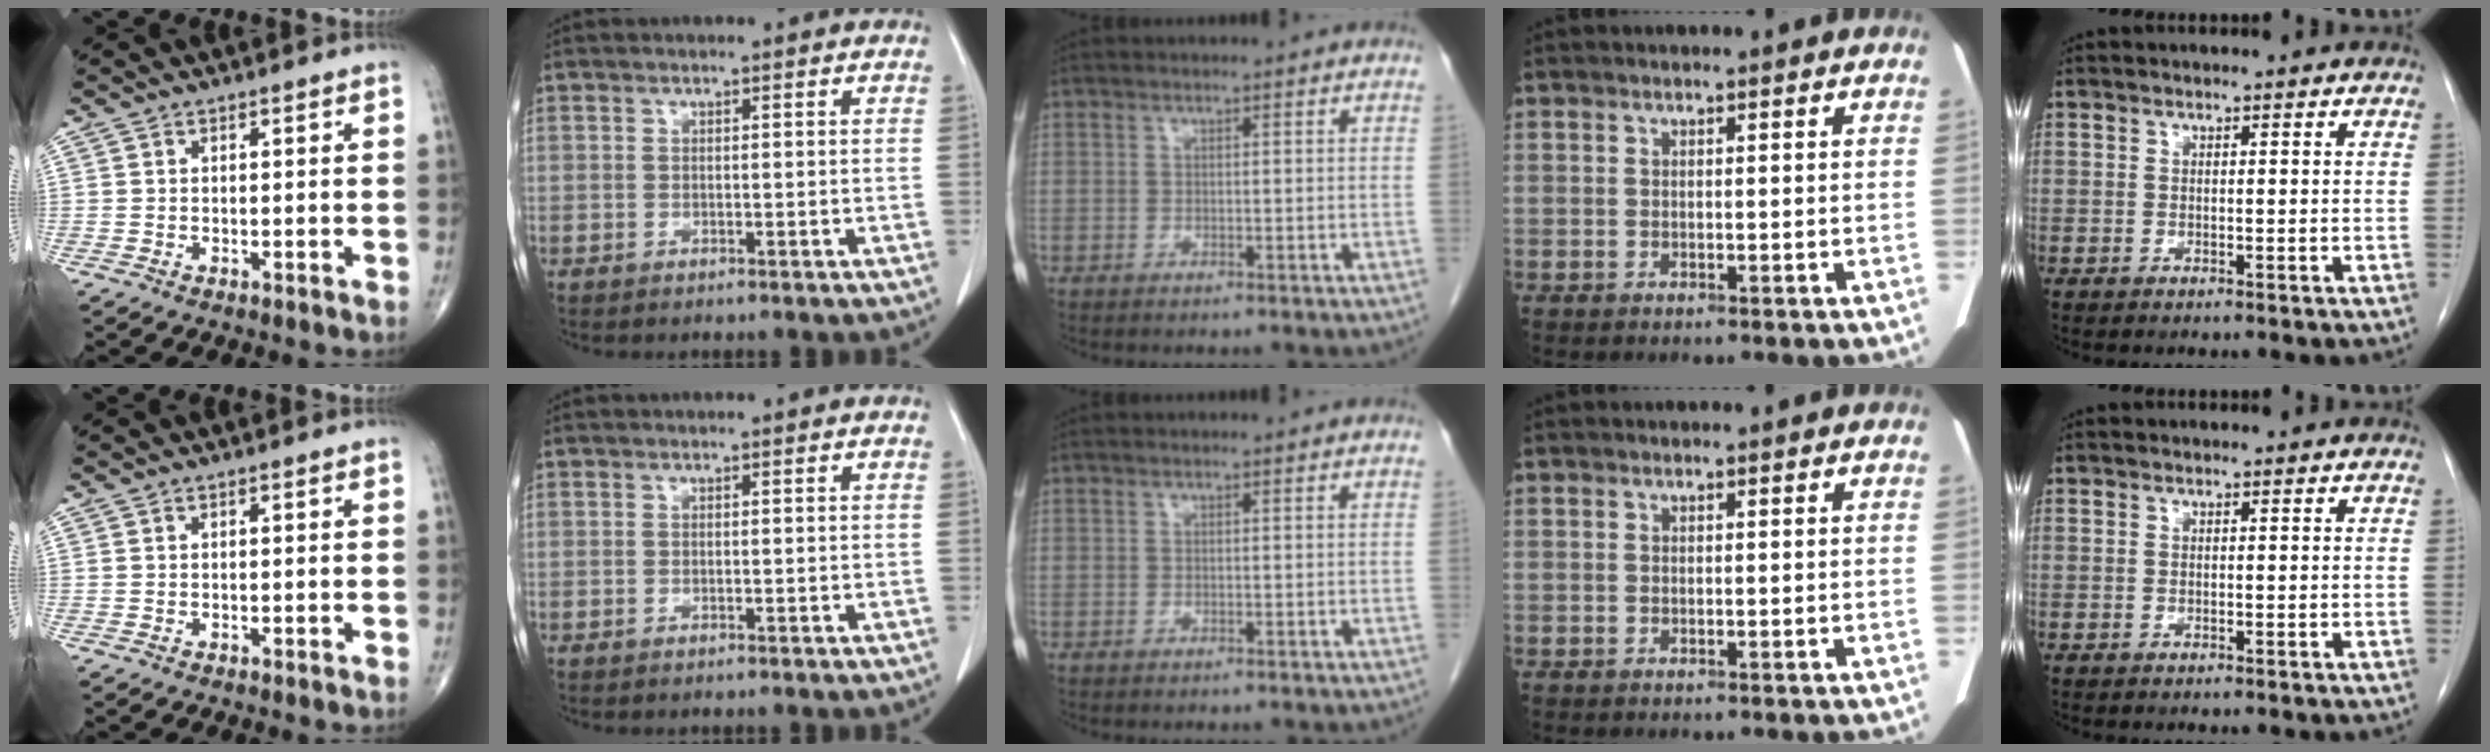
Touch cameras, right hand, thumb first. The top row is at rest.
{}